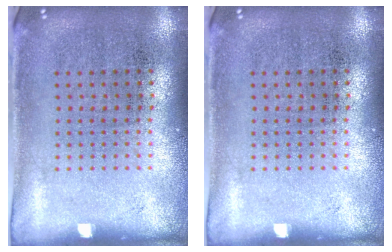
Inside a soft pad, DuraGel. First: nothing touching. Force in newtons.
{"total": 0.0}